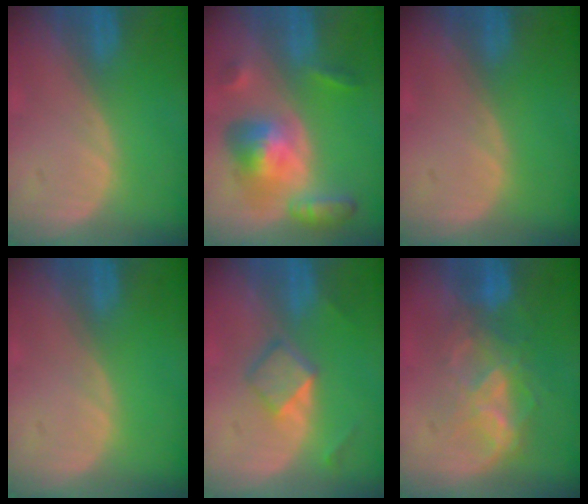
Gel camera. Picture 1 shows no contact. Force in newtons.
{"total": 8.1, "press": 8.1, "slide": 0.6}
{"total": 0.0}
{"total": 0.0}
{"total": 4.1, "press": 4.1, "slide": 0.5}
{"total": 7.1, "press": 6.7, "slide": 2.4}